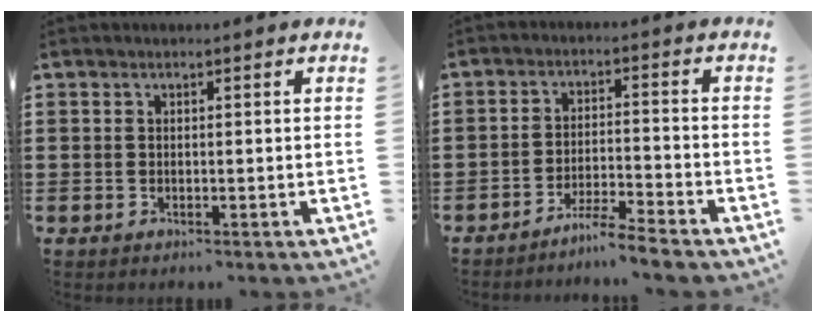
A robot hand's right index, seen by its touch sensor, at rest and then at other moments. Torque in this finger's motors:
{"motor_torque": [1.08, 1.06, 0.00, 0.02]}